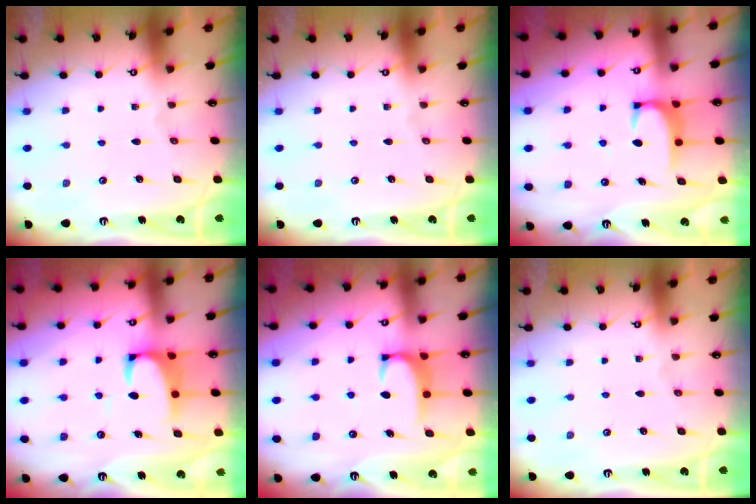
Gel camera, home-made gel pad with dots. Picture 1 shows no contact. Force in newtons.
{"total": 0.0}
{"total": 2.1, "press": 2.1, "slide": 0.5}
{"total": 4.8, "press": 4.7, "slide": 1.1}
{"total": 2.1, "press": 2.1, "slide": 0.5}
{"total": 0.0}